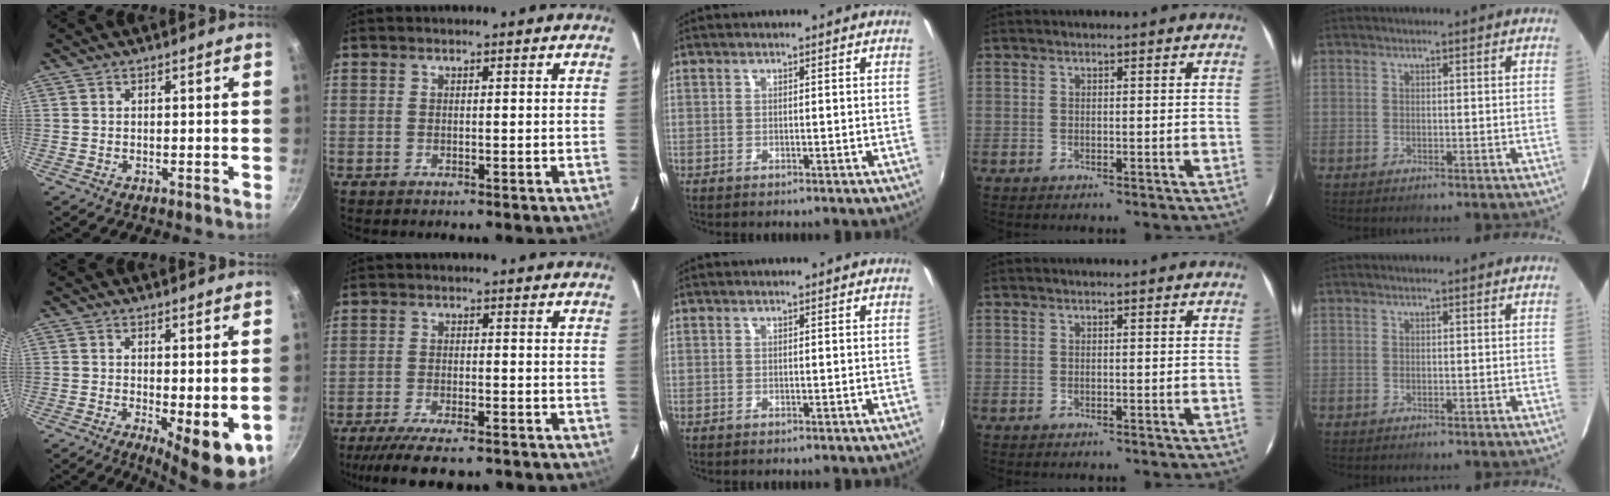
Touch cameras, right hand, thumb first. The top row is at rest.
{"thumb": {"total": 8.4, "force": [-1.2, 3.1, 7.8], "torque": [-0.089, -0.004, -0.005]}, "index": {"total": 13.9, "force": [-11.6, 3.3, 6.9], "torque": [-0.145, -0.032, -0.174]}}